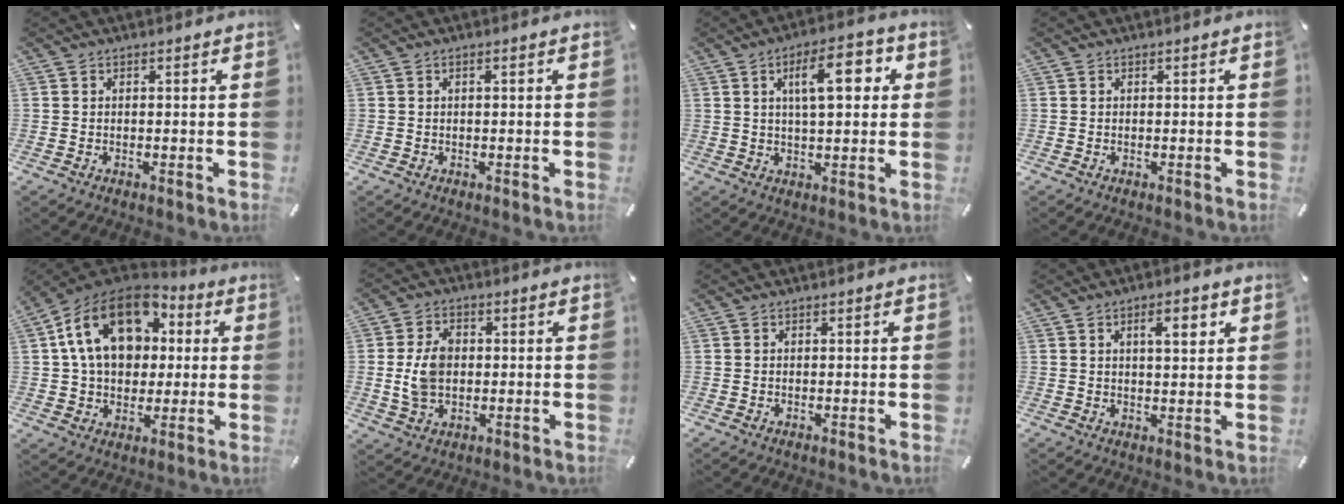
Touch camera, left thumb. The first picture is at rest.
{"total": 0.9, "force": [0.0, 0.2, 0.9], "torque": [-0.016, 0.001, 0.000]}
{"total": 11.6, "force": [3.7, 4.7, 9.9], "torque": [-0.156, -0.002, 0.056]}
{"total": 0.0}
{"total": 19.0, "force": [5.7, 13.7, 11.9], "torque": [-0.228, -0.009, 0.102]}
{"total": 8.2, "force": [-0.1, 6.1, 5.5], "torque": [-0.129, 0.008, -0.002]}
{"total": 0.0}
{"total": 5.6, "force": [2.5, 2.0, 4.6], "torque": [-0.065, -0.006, 0.034]}